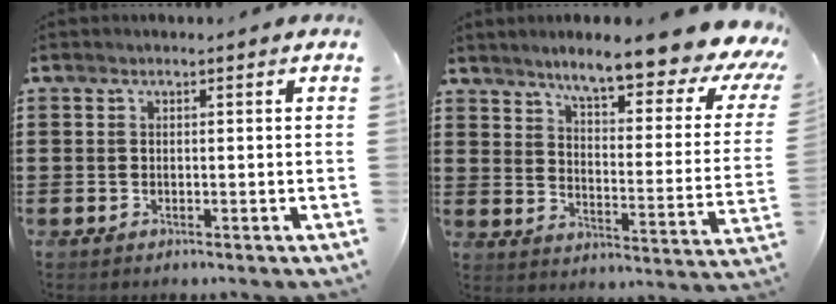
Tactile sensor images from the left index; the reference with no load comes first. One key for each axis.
{"total": 9.6, "fx": 7.6, "fy": 0.4, "fz": 5.9, "tx": -0.120, "ty": -0.055, "tz": 0.116}